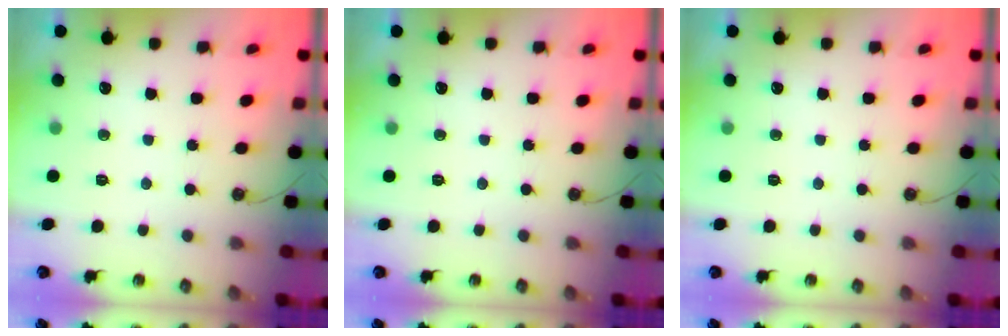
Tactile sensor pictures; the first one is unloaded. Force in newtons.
{"total": 0.0}
{"total": 0.0}